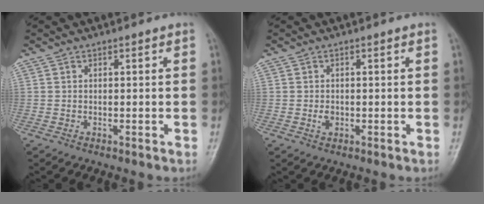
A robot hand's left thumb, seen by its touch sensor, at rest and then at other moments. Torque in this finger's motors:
{"motor_torque": [0.07, 0.07, 0.16, 0.12, 0.00]}